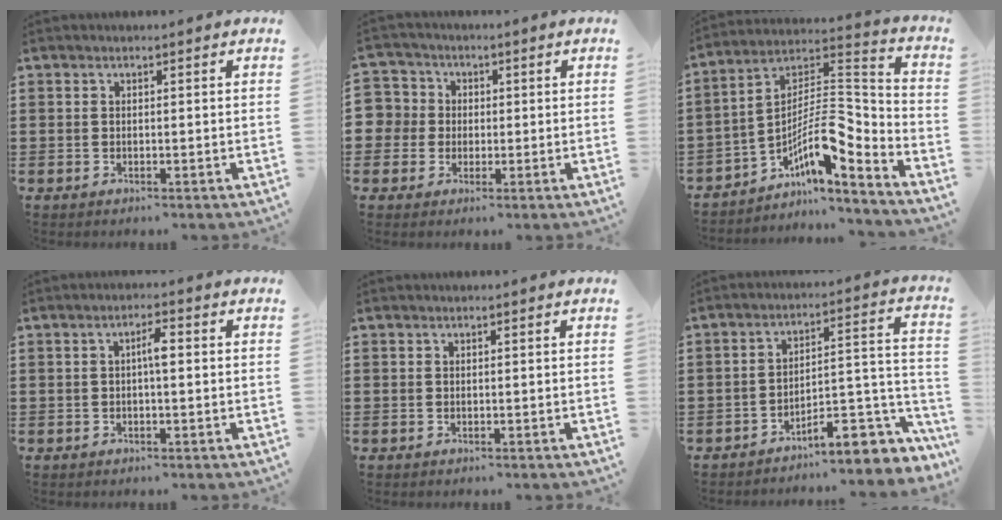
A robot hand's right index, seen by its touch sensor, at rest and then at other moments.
{"total": 4.3, "force": [-0.2, 4.3, 0.2], "torque": [-0.040, 0.007, -0.012]}
{"total": 10.3, "force": [-4.5, 3.4, 8.6], "torque": [-0.170, -0.020, -0.096]}
{"total": 2.6, "force": [0.0, 0.6, 2.5], "torque": [-0.048, 0.004, -0.002]}
{"total": 0.0}
{"total": 8.1, "force": [-6.1, 2.7, 4.6], "torque": [-0.049, 0.004, -0.115]}